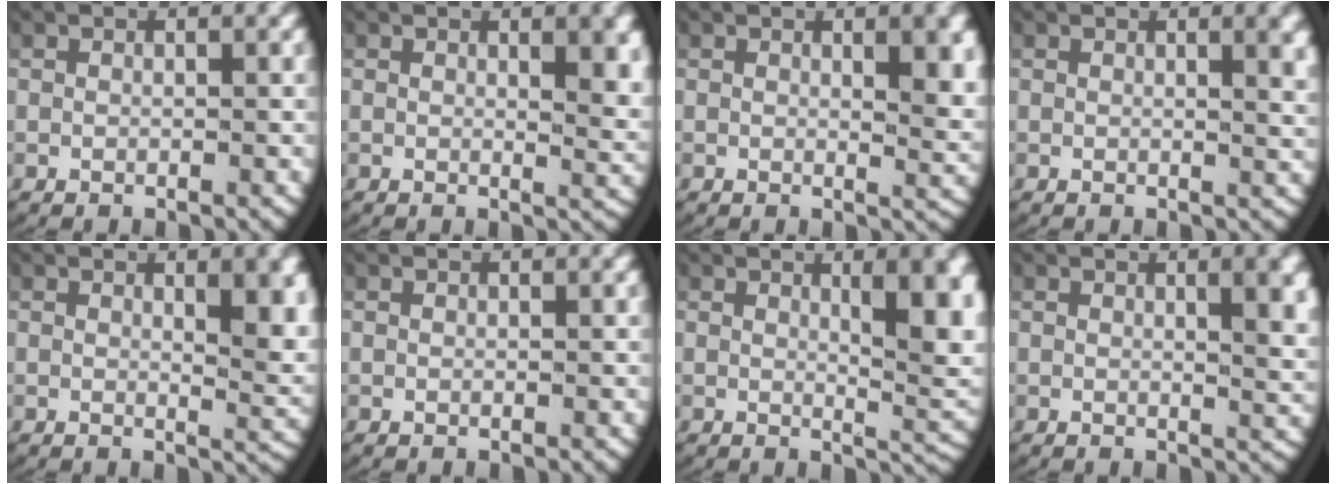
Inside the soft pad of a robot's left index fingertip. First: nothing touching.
{"total": 2.3, "force": [0.9, 0.4, 2.1], "torque": [-0.031, -0.017, 0.017]}
{"total": 2.6, "force": [0.8, 0.5, 2.4], "torque": [-0.035, -0.015, 0.016]}
{"total": 1.7, "force": [0.7, -0.1, 1.5], "torque": [-0.023, -0.007, 0.015]}
{"total": 3.1, "force": [1.0, 0.7, 2.9], "torque": [-0.039, -0.017, 0.019]}
{"total": 0.0}
{"total": 5.5, "force": [1.2, 1.6, 5.1], "torque": [-0.066, -0.018, 0.027]}
{"total": 2.9, "force": [1.0, 0.4, 2.7], "torque": [-0.039, -0.010, 0.019]}